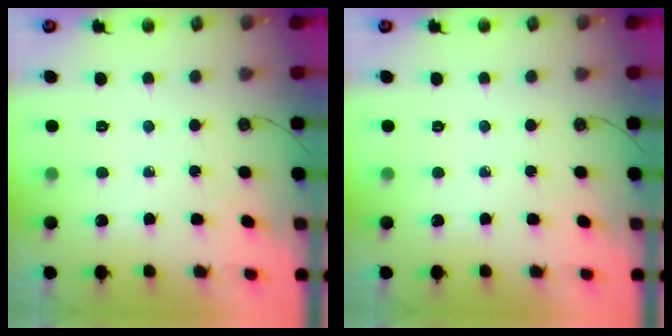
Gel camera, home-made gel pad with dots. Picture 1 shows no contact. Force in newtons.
{"total": 0.0}